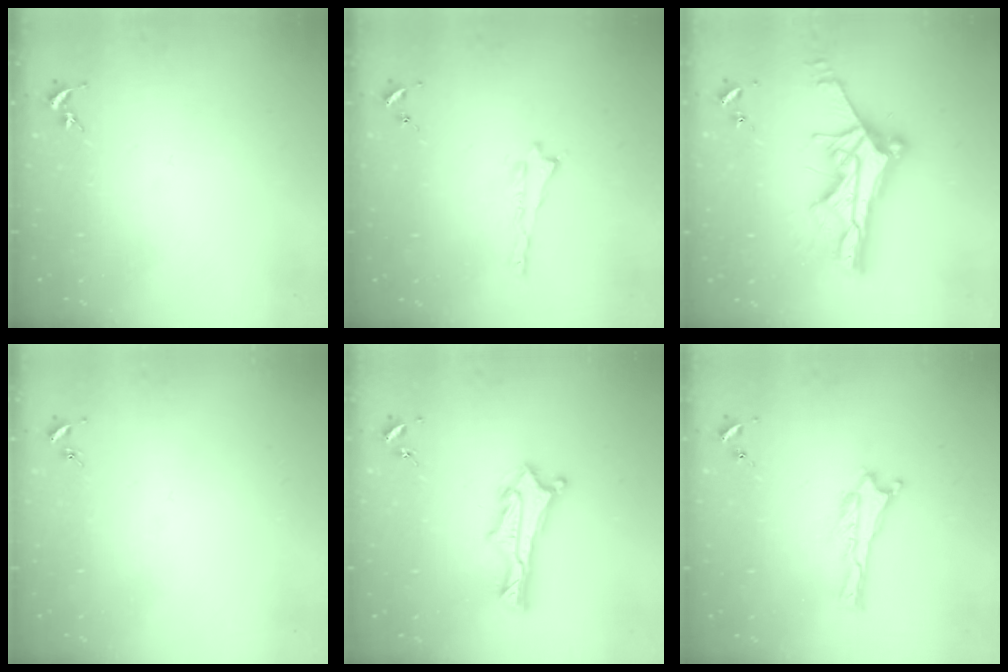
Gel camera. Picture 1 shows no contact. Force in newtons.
{"total": 0.0}
{"total": 10.9, "press": 10.8, "slide": 0.9}
{"total": 0.0}
{"total": 3.0, "press": 3.0, "slide": 0.2}
{"total": 0.0}